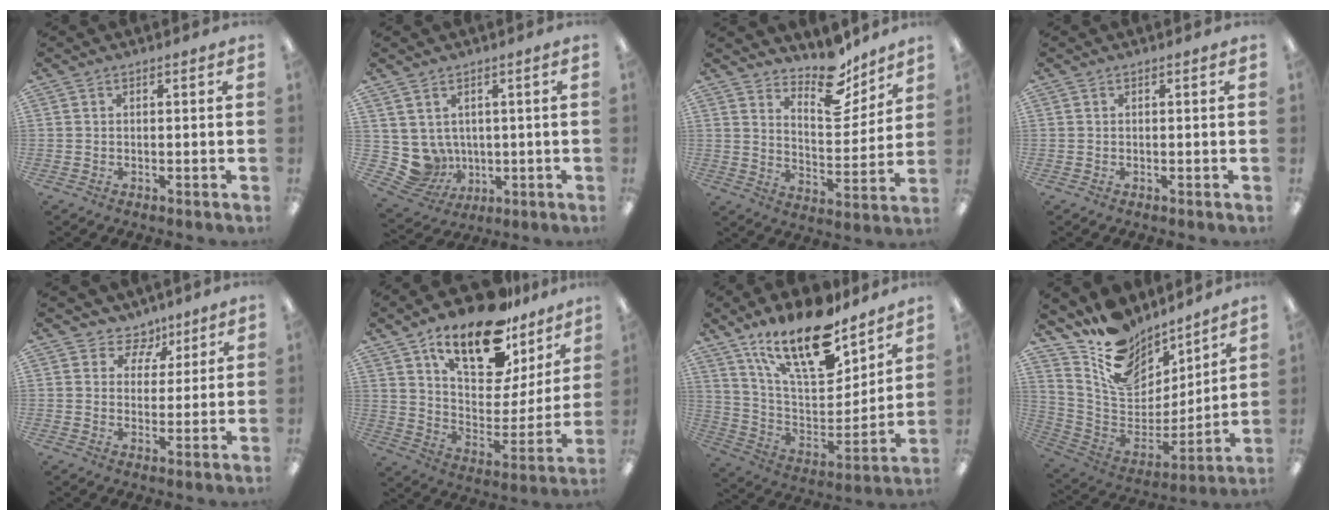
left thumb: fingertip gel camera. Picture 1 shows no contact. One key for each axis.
{"total": 6.9, "fx": 1.4, "fy": 6.6, "fz": 1.2, "tx": -0.058, "ty": -0.016, "tz": 0.039}
{"total": 14.0, "fx": 11.2, "fy": 5.9, "fz": 5.8, "tx": -0.073, "ty": -0.083, "tz": 0.200}
{"total": 0.0}
{"total": 7.3, "fx": 4.8, "fy": 5.3, "fz": 1.6, "tx": -0.026, "ty": -0.029, "tz": 0.087}
{"total": 20.7, "fx": 14.4, "fy": 9.1, "fz": 11.8, "tx": -0.189, "ty": -0.096, "tz": 0.249}
{"total": 21.2, "fx": 15.7, "fy": 7.6, "fz": 12.1, "tx": -0.212, "ty": -0.103, "tz": 0.273}
{"total": 14.3, "fx": 11.2, "fy": 8.0, "fz": 3.9, "tx": -0.088, "ty": -0.096, "tz": 0.208}